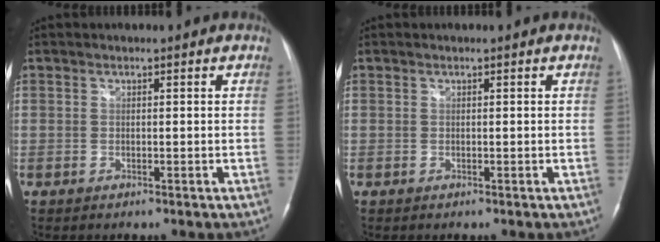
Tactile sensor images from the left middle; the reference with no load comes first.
{"total": 0.0}